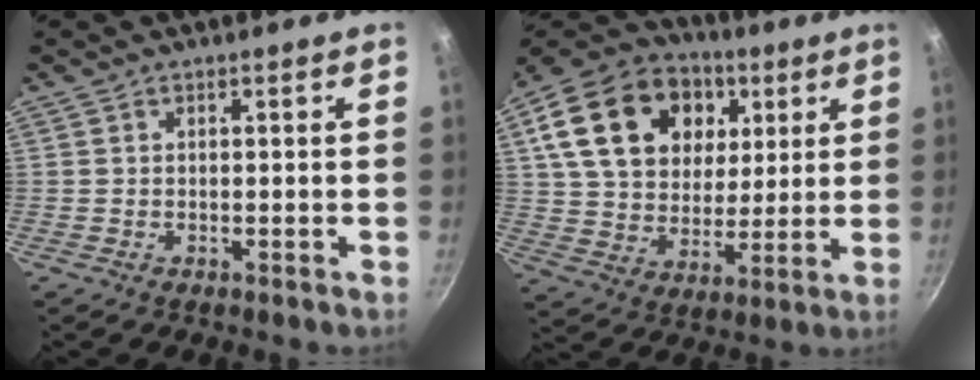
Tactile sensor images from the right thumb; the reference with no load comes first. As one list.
[{"total": 24.7, "force": [8.0, 18.1, 14.7], "torque": [-0.249, 0.003, 0.137]}]